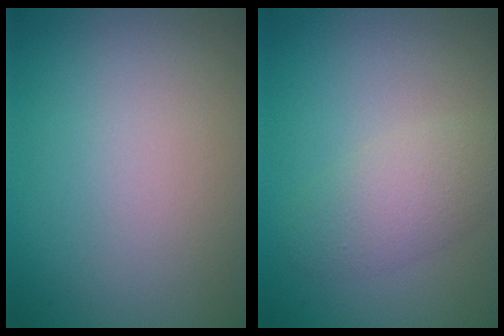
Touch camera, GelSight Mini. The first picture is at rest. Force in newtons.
{"total": 2.9, "press": 2.9, "slide": 0.2}